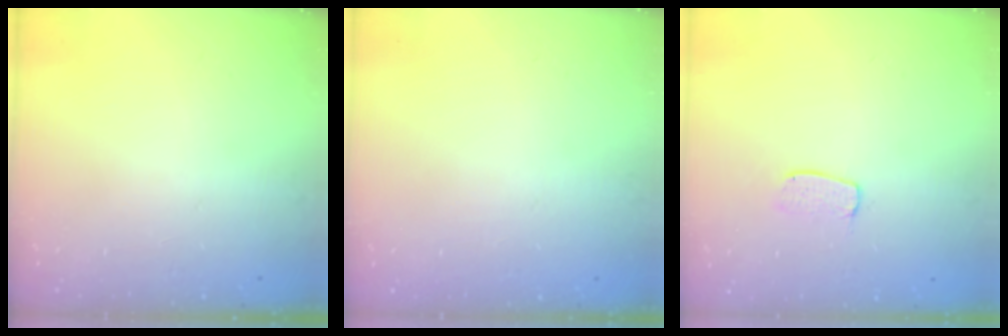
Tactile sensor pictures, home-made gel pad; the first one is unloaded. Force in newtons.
{"total": 0.0}
{"total": 5.7, "press": 5.7, "slide": 0.4}